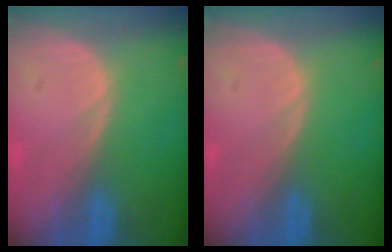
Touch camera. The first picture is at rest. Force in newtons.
{"total": 0.0}